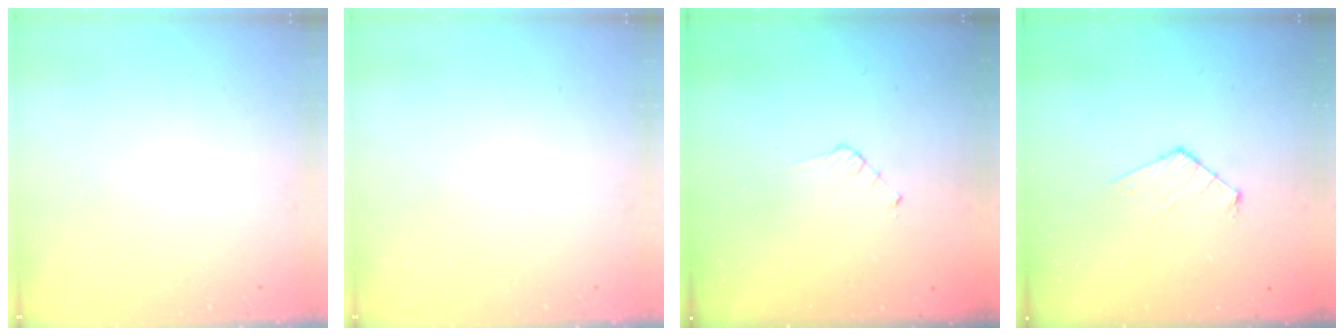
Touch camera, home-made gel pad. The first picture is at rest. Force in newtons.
{"total": 0.0}
{"total": 3.7, "press": 3.7, "slide": 0.3}
{"total": 4.3, "press": 4.3, "slide": 0.5}